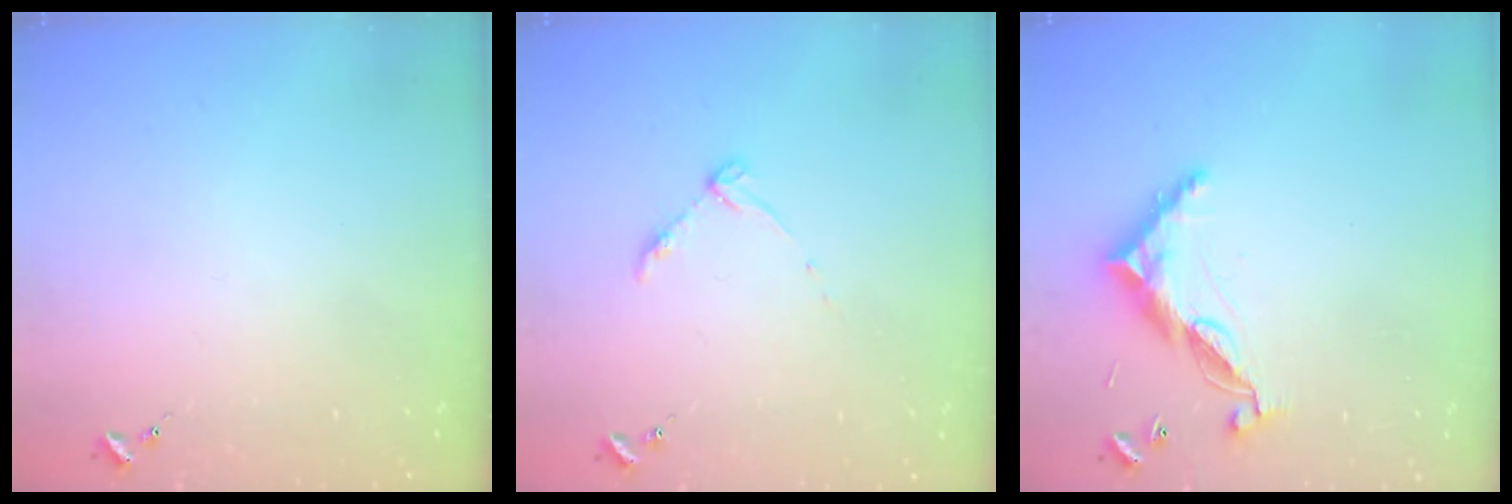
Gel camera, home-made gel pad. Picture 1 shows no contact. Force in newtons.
{"total": 4.6, "press": 4.5, "slide": 0.6}
{"total": 11.0, "press": 10.9, "slide": 0.8}